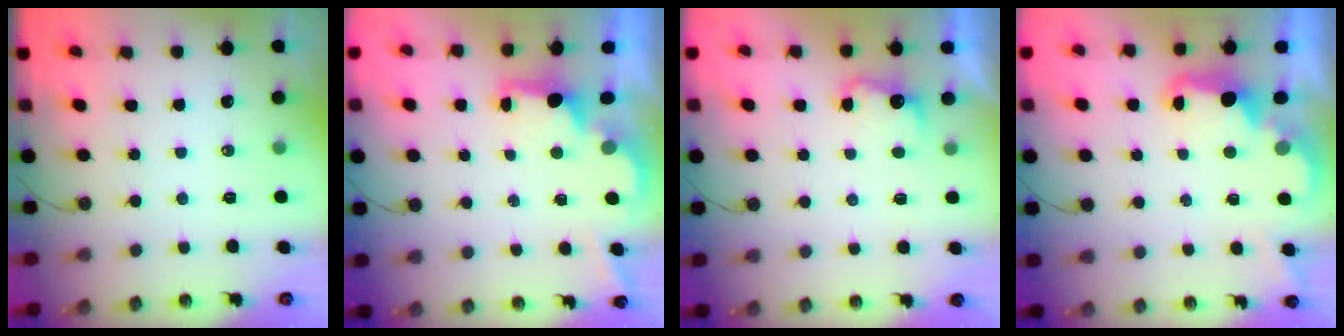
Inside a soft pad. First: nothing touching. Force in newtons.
{"total": 1.9, "press": 1.8, "slide": 0.6}
{"total": 3.9, "press": 3.7, "slide": 1.1}
{"total": 2.8, "press": 2.7, "slide": 0.9}